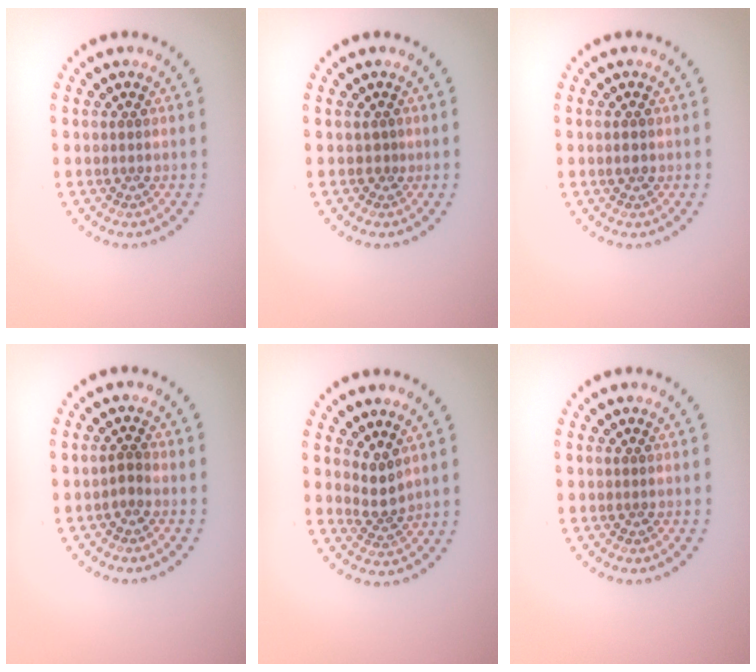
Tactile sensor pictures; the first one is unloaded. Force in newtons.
{"total": 0.6, "press": 0.2, "slide": 0.5}
{"total": 1.0, "press": 1.0, "slide": 0.0}
{"total": 0.8, "press": 0.7, "slide": 0.3}
{"total": 2.1, "press": 1.5, "slide": 1.5}
{"total": 0.0}